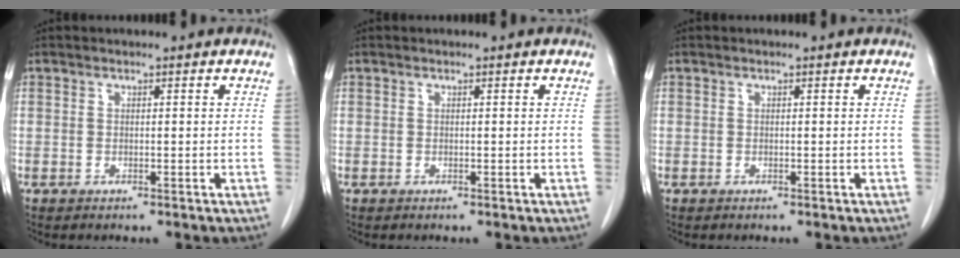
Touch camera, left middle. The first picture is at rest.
{"total": 0.0}
{"total": 0.0}